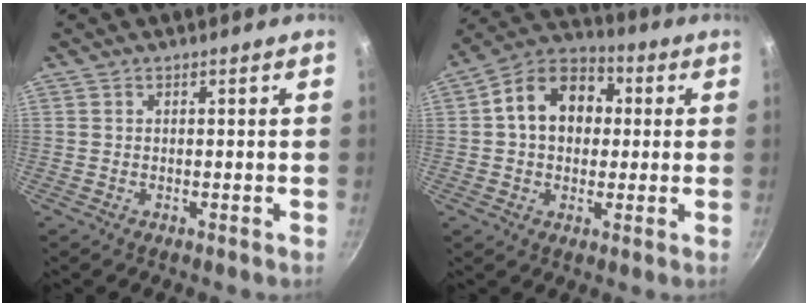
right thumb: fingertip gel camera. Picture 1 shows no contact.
{"total": 13.3, "force": [1.8, 10.1, 8.6], "torque": [-0.102, 0.028, 0.009]}